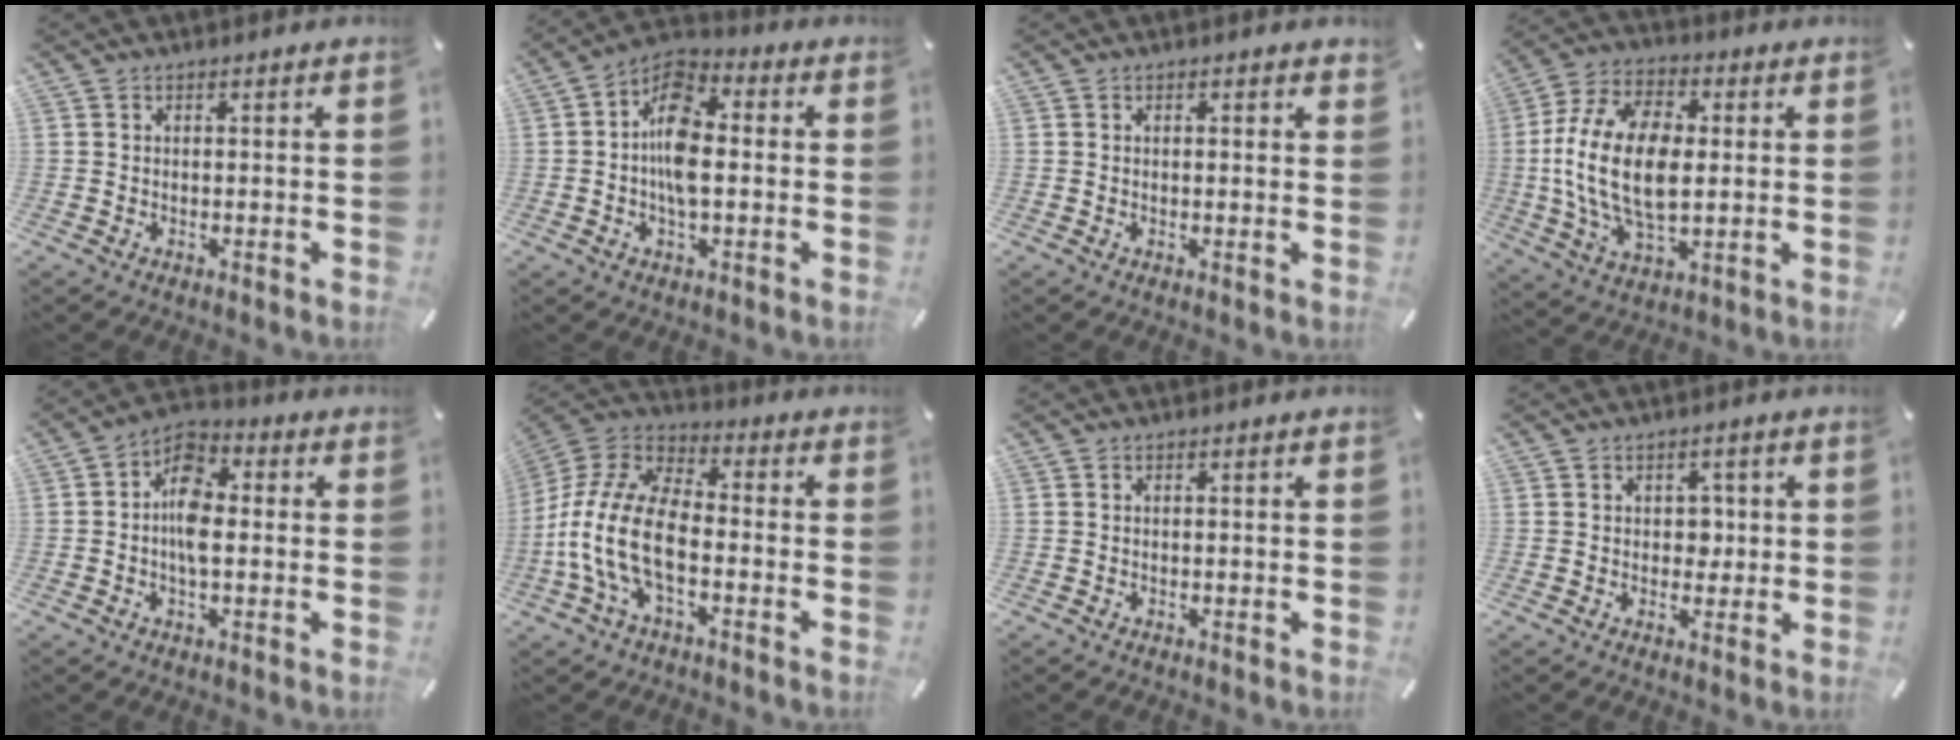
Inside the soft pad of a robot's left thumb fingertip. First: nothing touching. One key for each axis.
{"total": 10.0, "fx": -0.7, "fy": 5.3, "fz": 8.5, "tx": -0.166, "ty": 0.003, "tz": -0.014}
{"total": 0.7, "fx": 0.3, "fy": 0.3, "fz": 0.5, "tx": -0.003, "ty": -0.001, "tz": 0.003}
{"total": 17.6, "fx": 0.3, "fy": 10.4, "fz": 14.2, "tx": -0.313, "ty": 0.003, "tz": 0.005}
{"total": 8.0, "fx": -0.8, "fy": 4.6, "fz": 6.5, "tx": -0.111, "ty": 0.007, "tz": -0.017}
{"total": 15.7, "fx": -5.8, "fy": 8.4, "fz": 11.9, "tx": -0.263, "ty": 0.014, "tz": -0.108}
{"total": 0.0}
{"total": 3.6, "fx": 0.2, "fy": 2.9, "fz": 2.1, "tx": -0.019, "ty": -0.004, "tz": -0.005}